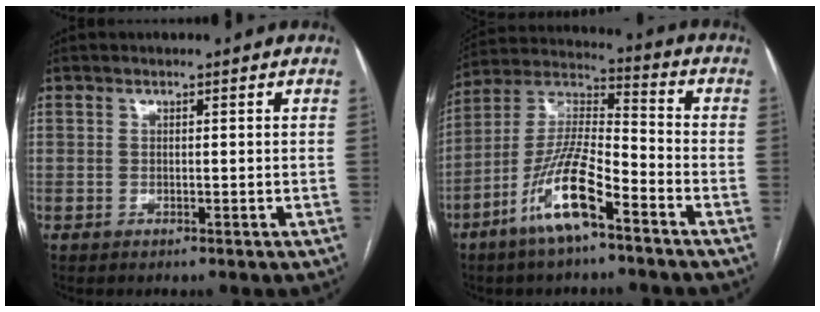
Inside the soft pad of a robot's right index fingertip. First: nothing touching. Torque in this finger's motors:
{"motor_torque": [0.32, -0.32, 0.15, 0.04]}